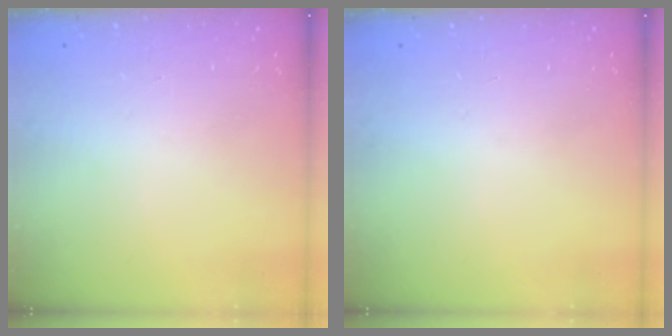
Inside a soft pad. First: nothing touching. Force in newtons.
{"total": 0.0}